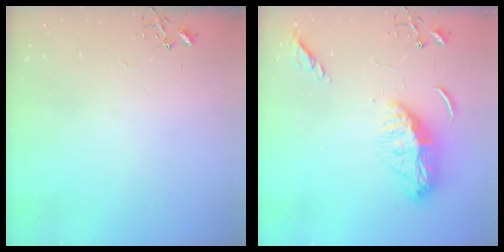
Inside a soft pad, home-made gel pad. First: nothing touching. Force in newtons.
{"total": 13.7, "press": 13.6, "slide": 1.2}